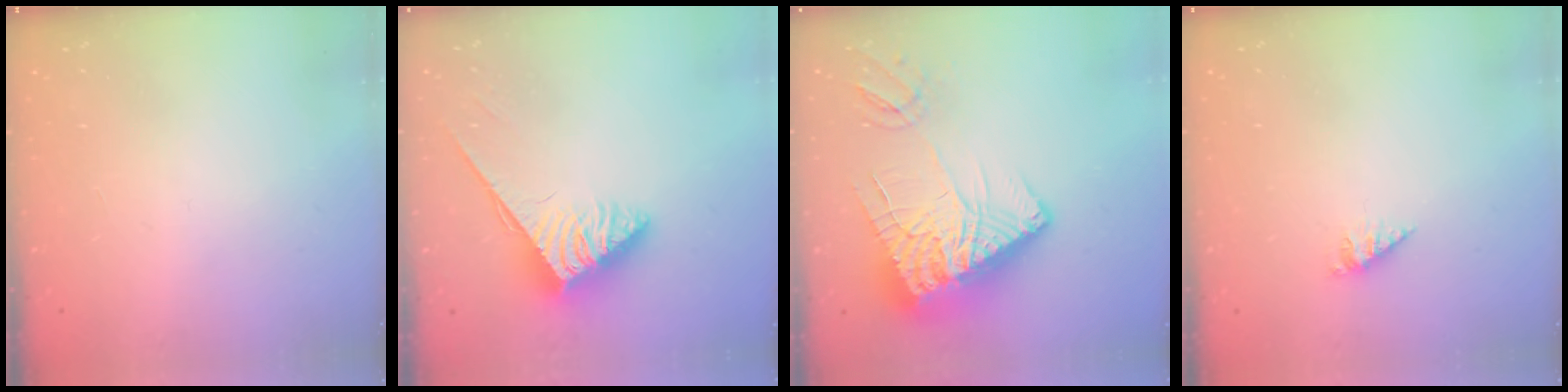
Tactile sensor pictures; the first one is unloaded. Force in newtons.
{"total": 3.7, "press": 3.6, "slide": 0.5}
{"total": 19.7, "press": 19.5, "slide": 2.6}
{"total": 1.5, "press": 1.5, "slide": 0.3}